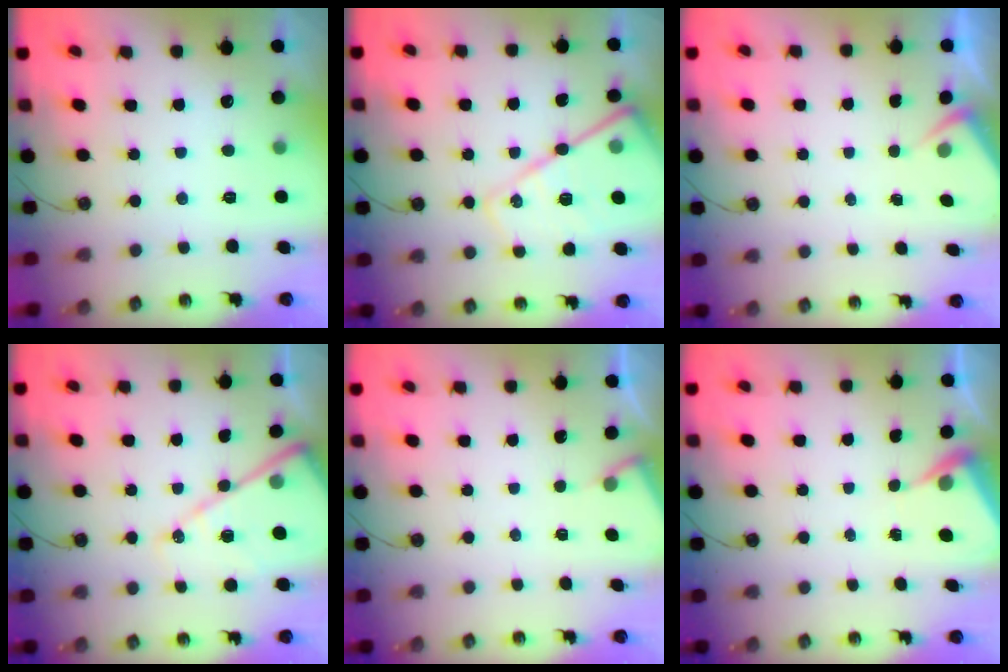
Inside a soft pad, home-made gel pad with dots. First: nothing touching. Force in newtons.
{"total": 18.9, "press": 18.8, "slide": 1.8}
{"total": 2.4, "press": 2.4, "slide": 0.4}
{"total": 14.1, "press": 14.0, "slide": 1.3}
{"total": 2.8, "press": 2.7, "slide": 0.4}
{"total": 4.9, "press": 4.9, "slide": 0.1}